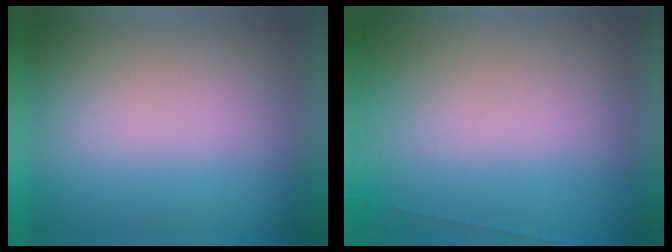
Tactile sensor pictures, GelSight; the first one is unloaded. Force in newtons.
{"total": 6.6}